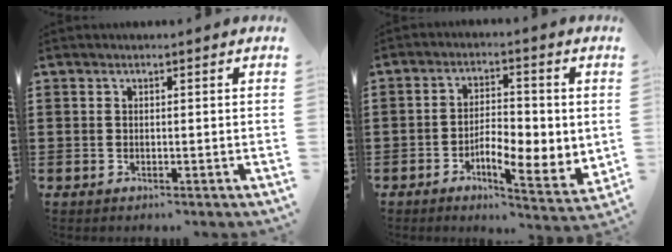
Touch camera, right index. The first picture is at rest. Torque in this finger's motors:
{"motor_torque": [1.03, -0.25, 0.72, 0.13]}